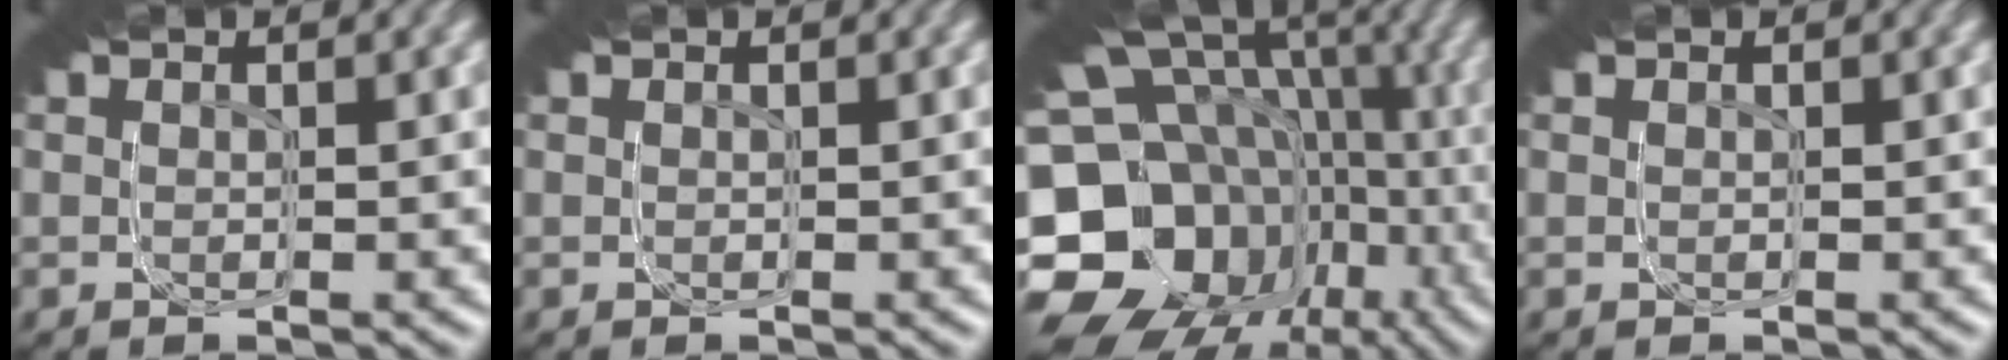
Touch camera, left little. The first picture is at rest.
{"total": 0.0}
{"total": 21.3, "force": [-7.0, 13.1, 15.3], "torque": [-0.200, -0.061, -0.093]}
{"total": 0.0}